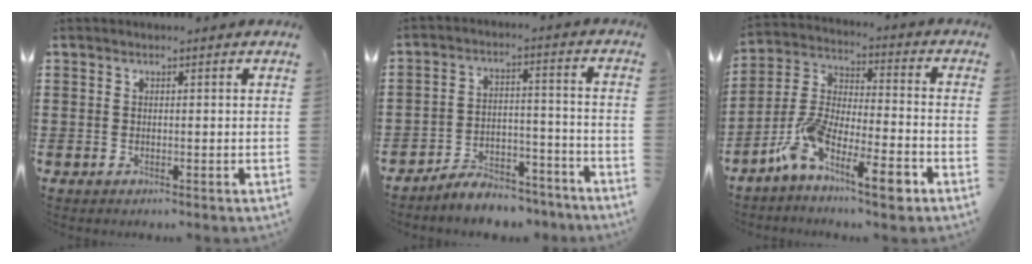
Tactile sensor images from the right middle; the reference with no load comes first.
{"total": 6.1, "force": [-6.0, 1.1, 0.9], "torque": [-0.011, 0.018, -0.117]}
{"total": 10.8, "force": [-7.3, 2.9, 7.5], "torque": [-0.157, 0.006, -0.143]}